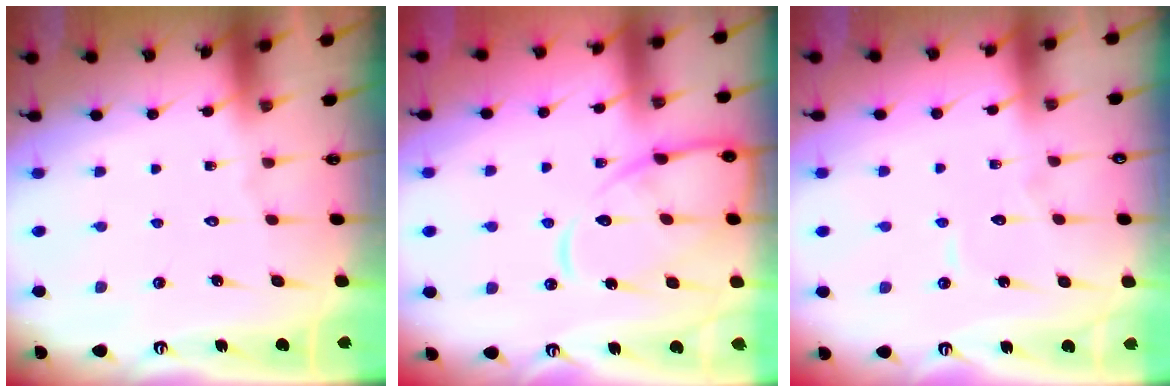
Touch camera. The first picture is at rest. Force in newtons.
{"total": 13.5, "press": 13.4, "slide": 1.2}
{"total": 4.3, "press": 4.3, "slide": 0.4}